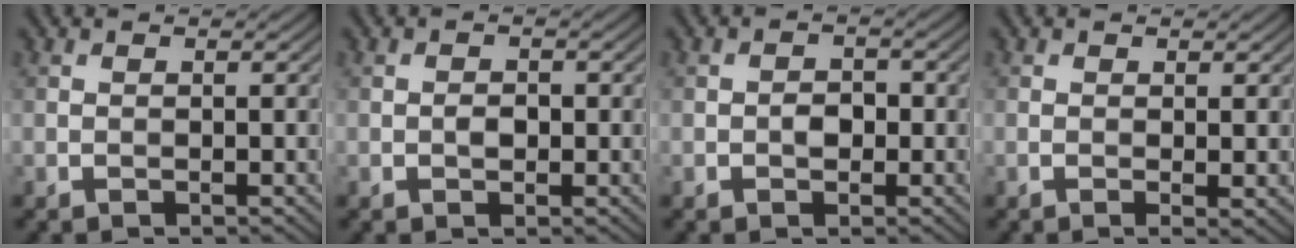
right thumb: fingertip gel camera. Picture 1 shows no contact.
{"total": 1.4, "force": [-0.3, 1.0, 1.0], "torque": [-0.018, -0.002, -0.008]}
{"total": 1.9, "force": [-0.5, 1.4, 1.1], "torque": [-0.022, -0.001, -0.012]}
{"total": 1.4, "force": [0.1, 0.2, 1.4], "torque": [-0.029, -0.006, 0.000]}